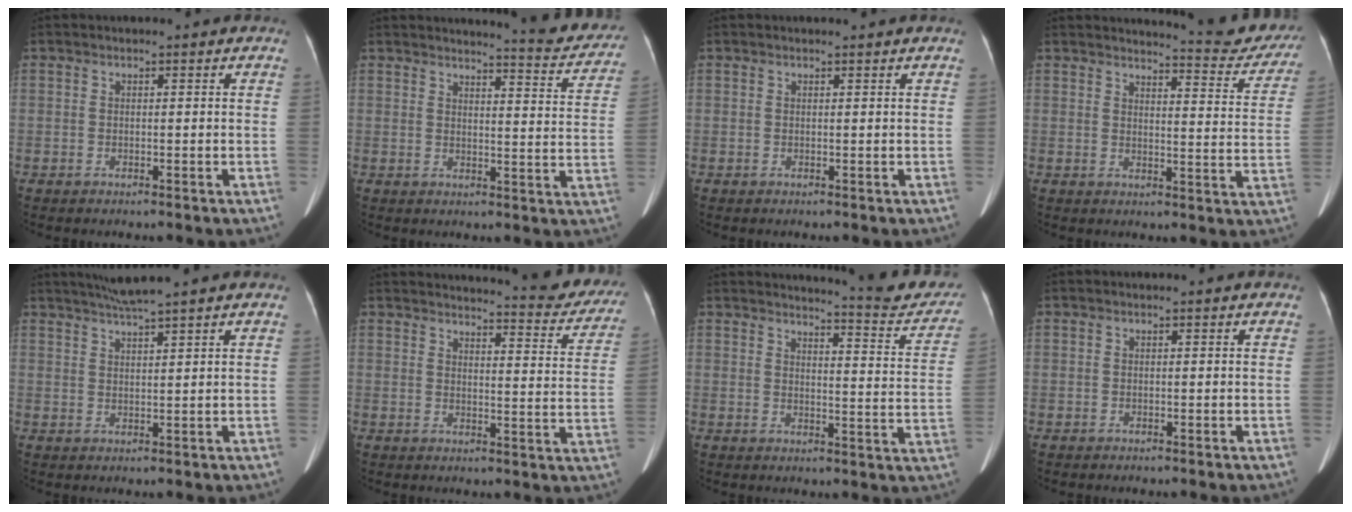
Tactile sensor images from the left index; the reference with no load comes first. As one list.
[{"total": 10.1, "force": [9.9, 0.7, 2.2], "torque": [-0.017, -0.038, 0.102]}, {"total": 0.6, "force": [0.6, -0.1, 0.1], "torque": [-0.006, 0.004, 0.007]}, {"total": 12.3, "force": [12.0, 1.2, 2.3], "torque": [-0.012, -0.060, 0.120]}, {"total": 4.3, "force": [3.6, -1.3, 1.8], "torque": [-0.036, 0.006, 0.071]}, {"total": 18.3, "force": [17.4, 2.6, 5.1], "torque": [-0.042, -0.070, 0.181]}, {"total": 12.4, "force": [12.0, 0.7, 2.8], "torque": [-0.022, -0.059, 0.126]}, {"total": 0.0}]